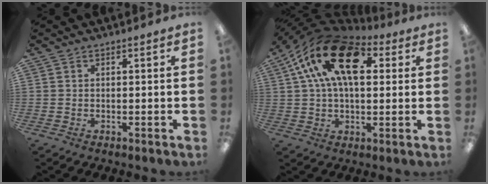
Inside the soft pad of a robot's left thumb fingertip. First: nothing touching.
{"total": 20.1, "force": [7.5, 11.2, 15.0], "torque": [-0.274, -0.011, 0.128]}